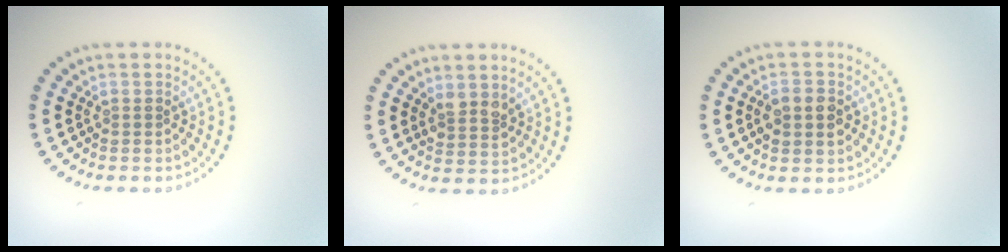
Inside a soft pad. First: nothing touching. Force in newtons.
{"total": 1.8, "press": 1.5, "slide": 1.0}
{"total": 3.0, "press": 3.0, "slide": 0.1}